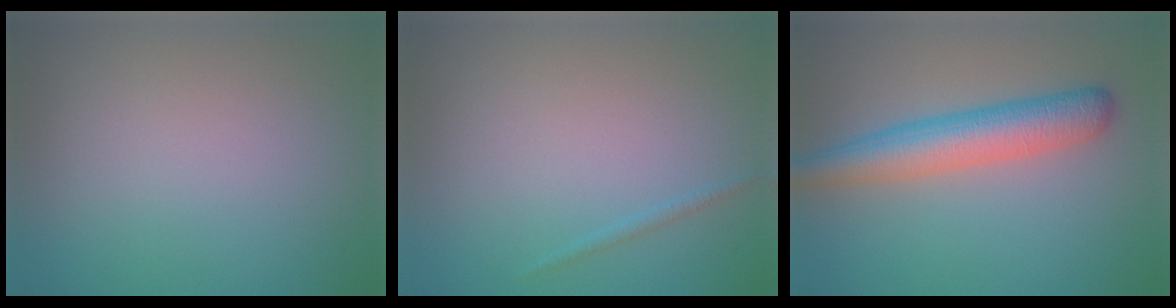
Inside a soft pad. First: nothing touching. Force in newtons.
{"total": 0.7, "press": 0.6, "slide": 0.1}
{"total": 5.3, "press": 5.3, "slide": 0.2}